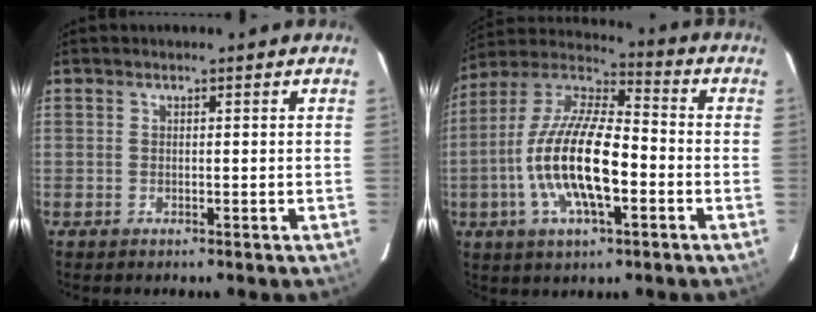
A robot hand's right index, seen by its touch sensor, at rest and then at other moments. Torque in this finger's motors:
{"motor_torque": [1.02, -0.14, 1.05, 0.21]}